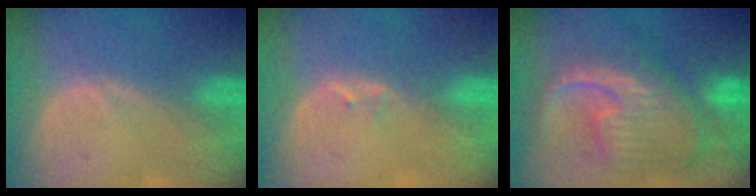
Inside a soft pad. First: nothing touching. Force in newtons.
{"total": 1.4, "press": 1.3, "slide": 0.7}
{"total": 12.4, "press": 10.6, "slide": 6.4}